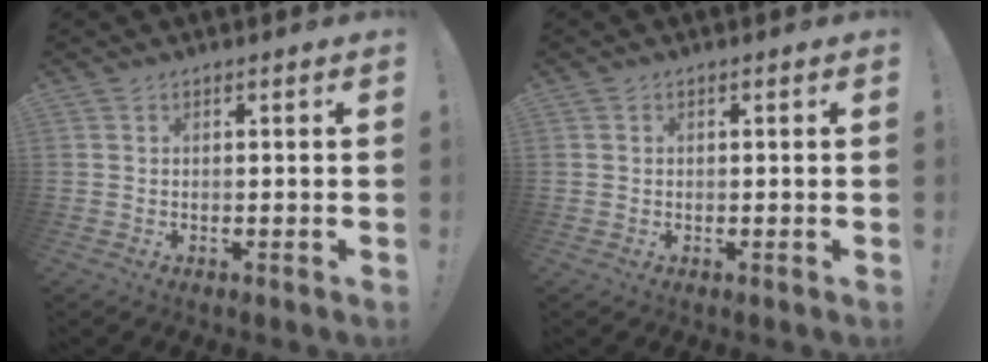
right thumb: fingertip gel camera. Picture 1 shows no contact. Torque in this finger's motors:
{"motor_torque": [-0.06, 0.04, 0.01, -0.02, 0.07]}